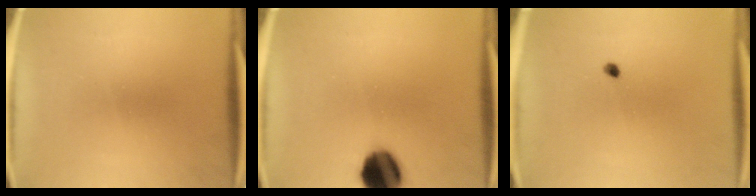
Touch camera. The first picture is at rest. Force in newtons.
{"total": 12.5}
{"total": 0.9}